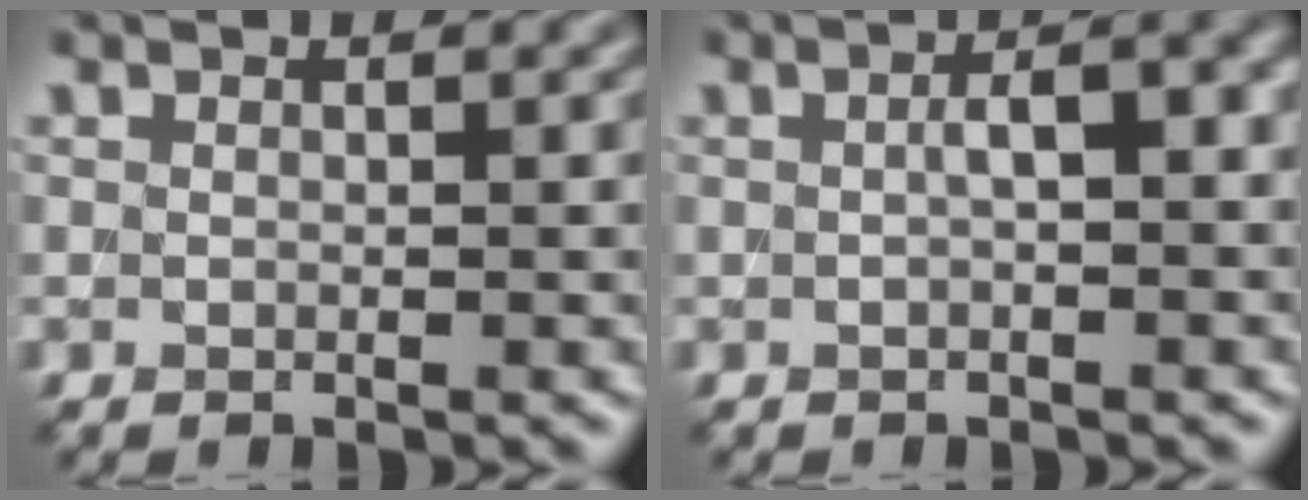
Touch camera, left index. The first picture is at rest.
{"total": 3.0, "force": [0.2, 0.9, 2.9], "torque": [-0.039, 0.011, 0.005]}